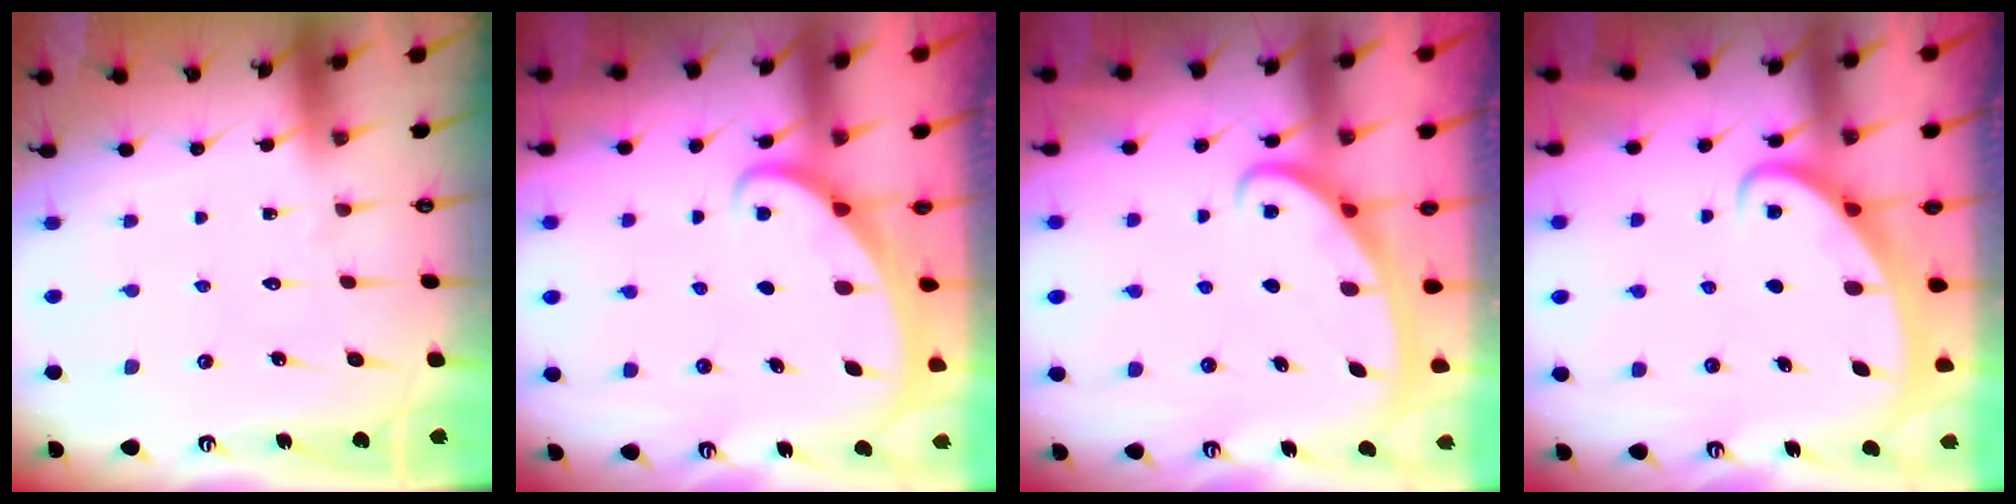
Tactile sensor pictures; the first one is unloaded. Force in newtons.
{"total": 1.8, "press": 1.7, "slide": 0.2}
{"total": 2.6, "press": 2.5, "slide": 0.4}
{"total": 2.6, "press": 2.5, "slide": 0.3}